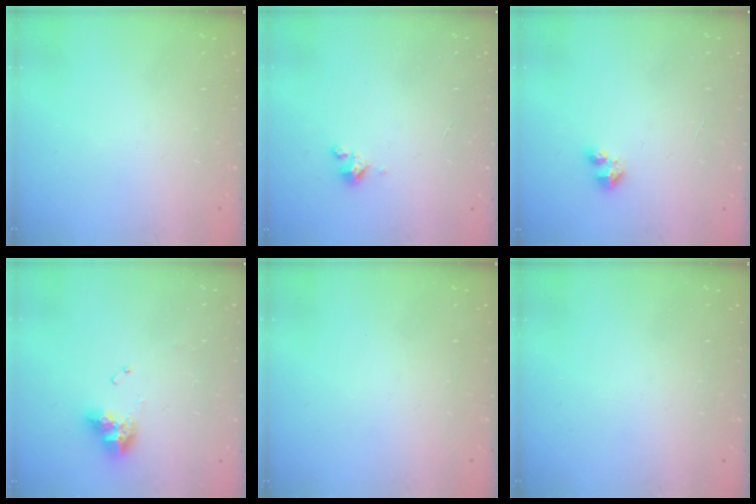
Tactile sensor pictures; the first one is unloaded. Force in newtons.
{"total": 1.8, "press": 1.7, "slide": 0.4}
{"total": 3.2, "press": 3.2, "slide": 0.3}
{"total": 9.1, "press": 9.0, "slide": 1.0}
{"total": 0.0}
{"total": 0.0}